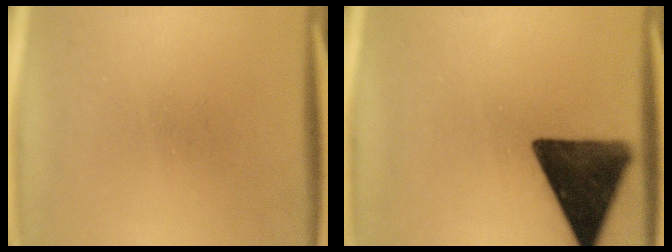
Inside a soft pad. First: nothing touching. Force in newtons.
{"total": 14.5}